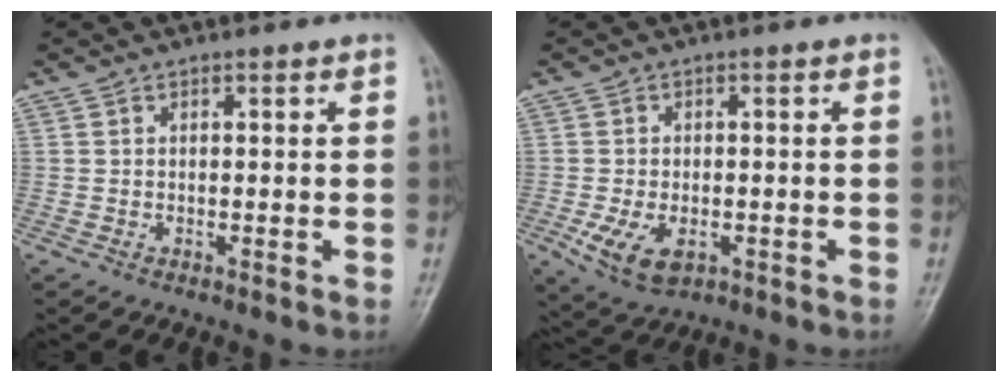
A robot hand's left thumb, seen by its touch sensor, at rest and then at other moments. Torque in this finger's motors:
{"motor_torque": [-0.11, 0.71, 0.65, 0.09, 0.19]}